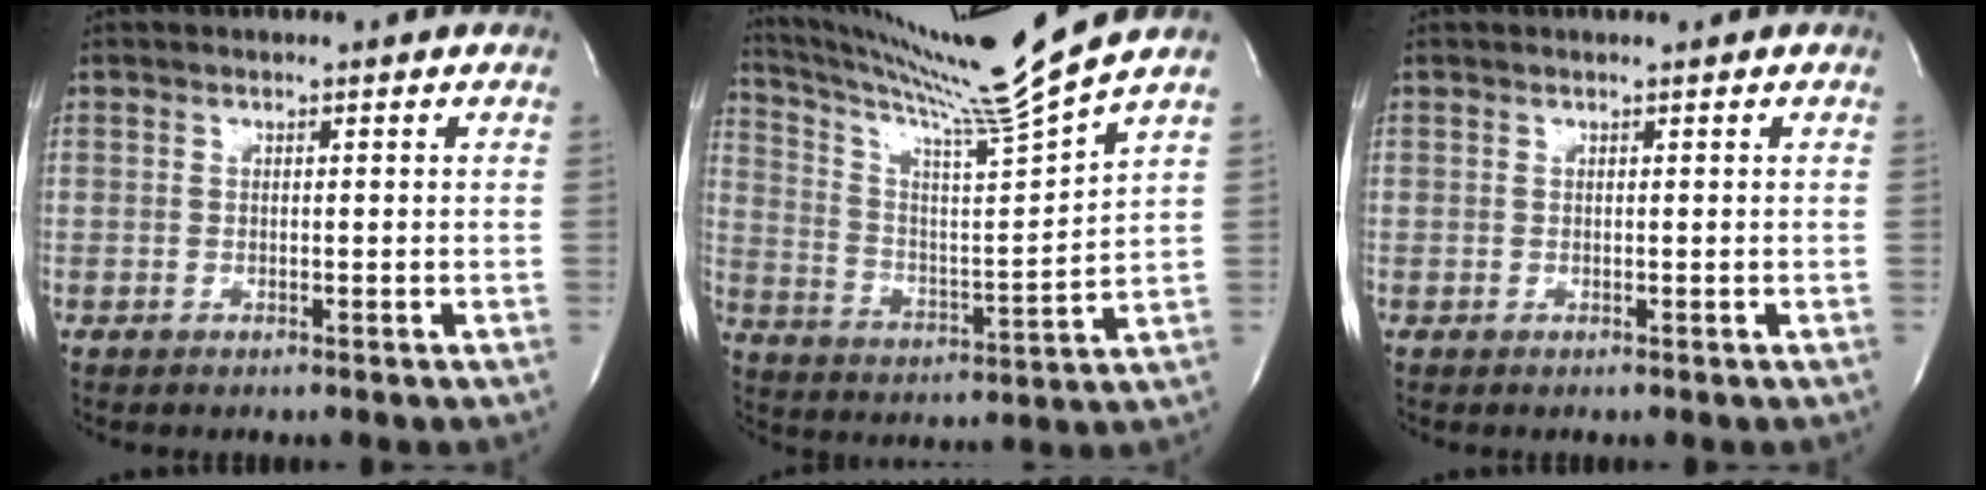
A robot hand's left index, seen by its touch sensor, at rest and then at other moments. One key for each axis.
{"total": 16.1, "fx": 13.9, "fy": -4.4, "fz": 6.7, "tx": -0.125, "ty": -0.057, "tz": 0.230}
{"total": 0.0}